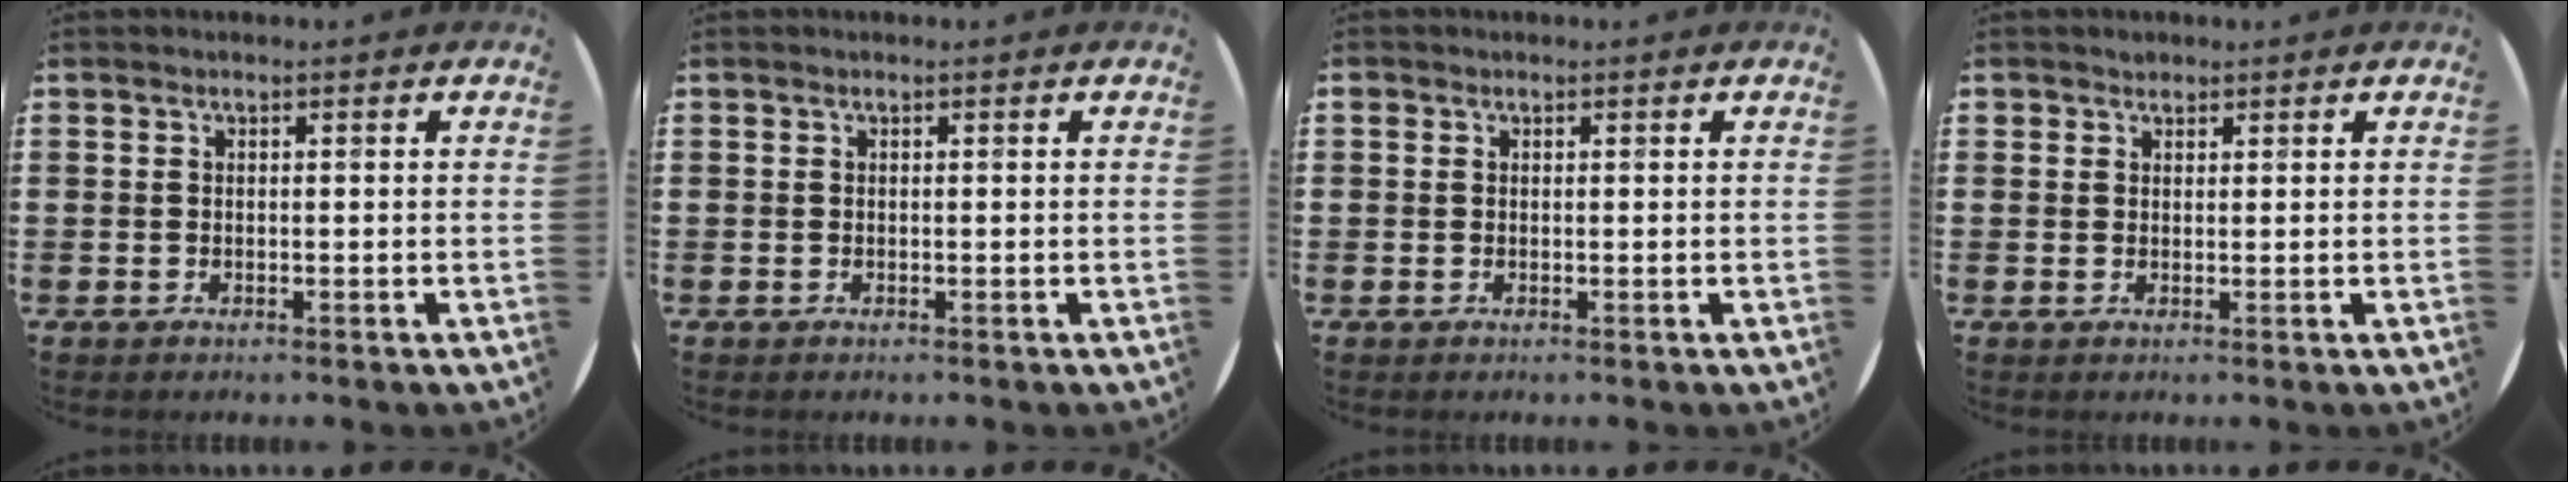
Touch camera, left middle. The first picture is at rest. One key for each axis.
{"total": 0.0}
{"total": 0.0}
{"total": 1.0, "fx": 0.9, "fy": 0.4, "fz": -0.1, "tx": 0.000, "ty": 0.002, "tz": 0.019}